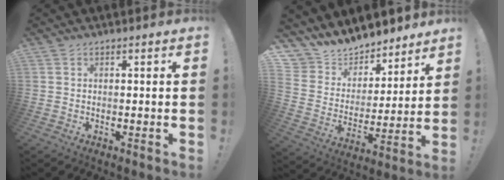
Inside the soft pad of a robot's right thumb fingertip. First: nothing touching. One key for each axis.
{"total": 10.1, "fx": 9.2, "fy": 4.2, "fz": 0.9, "tx": -0.040, "ty": -0.084, "tz": 0.169}